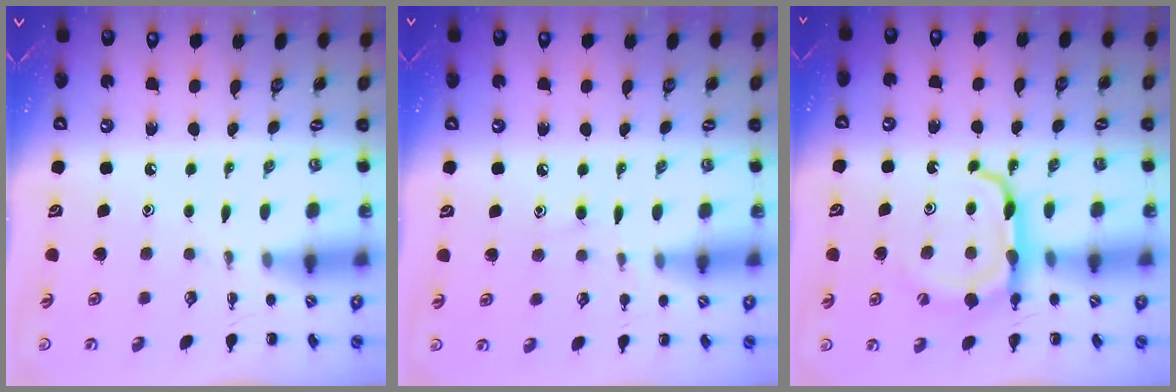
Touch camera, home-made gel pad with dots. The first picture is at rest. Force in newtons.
{"total": 5.4, "press": 4.9, "slide": 2.1}
{"total": 8.6, "press": 8.5, "slide": 1.4}